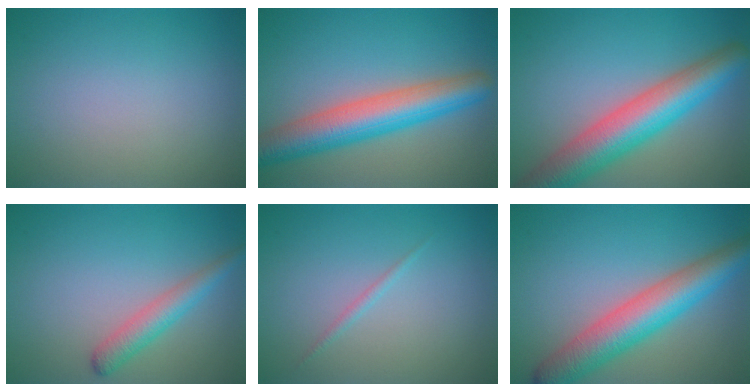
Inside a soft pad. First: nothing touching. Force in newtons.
{"total": 7.4, "press": 7.4, "slide": 0.2}
{"total": 8.7, "press": 8.7, "slide": 0.2}
{"total": 2.8, "press": 2.8, "slide": 0.1}
{"total": 0.7, "press": 0.7, "slide": 0.1}
{"total": 7.3, "press": 7.3, "slide": 0.2}